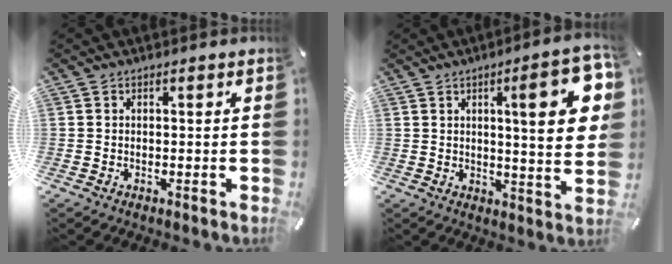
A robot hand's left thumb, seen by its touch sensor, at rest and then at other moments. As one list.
[{"total": 16.7, "force": [5.5, 3.5, 15.4], "torque": [-0.216, -0.024, 0.070]}]